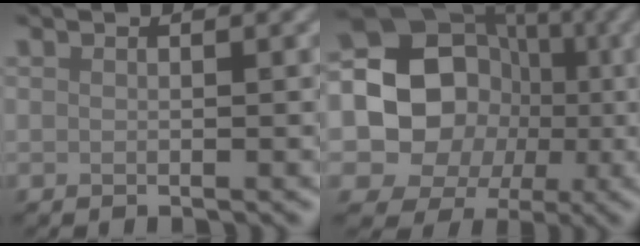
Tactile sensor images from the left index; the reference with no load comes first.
{"total": 12.3, "force": [-0.4, 10.8, 5.9], "torque": [-0.072, 0.007, -0.036]}